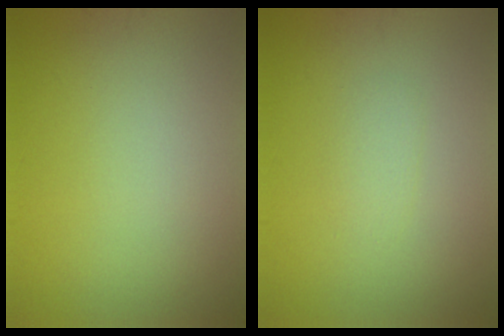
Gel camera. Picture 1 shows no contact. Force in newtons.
{"total": 1.0, "press": 1.0, "slide": 0.1}